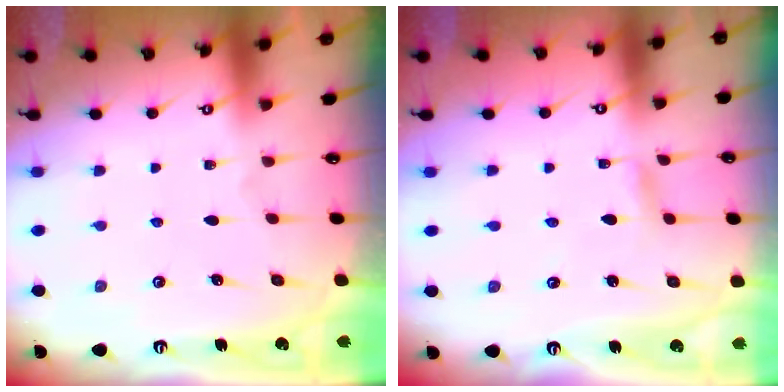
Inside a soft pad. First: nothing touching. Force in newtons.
{"total": 2.2, "press": 2.2, "slide": 0.2}